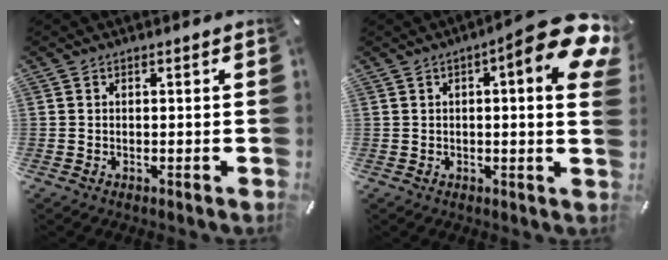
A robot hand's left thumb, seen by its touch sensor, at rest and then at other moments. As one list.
[{"total": 13.2, "force": [5.7, 2.7, 11.7], "torque": [-0.145, -0.045, 0.086]}]